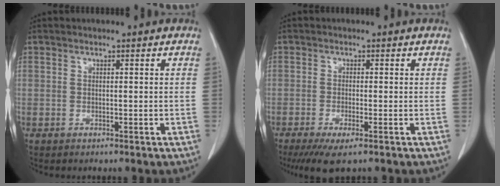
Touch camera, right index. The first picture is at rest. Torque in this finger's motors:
{"motor_torque": [0.64, -0.57, 0.35, 0.09]}